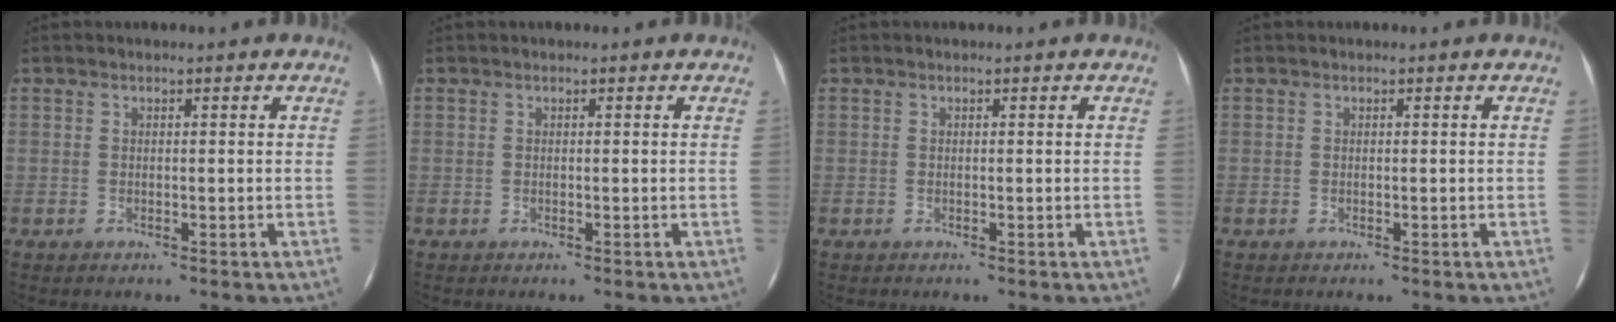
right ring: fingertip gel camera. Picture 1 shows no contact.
{"total": 0.0}
{"total": 0.0}
{"total": 0.0}